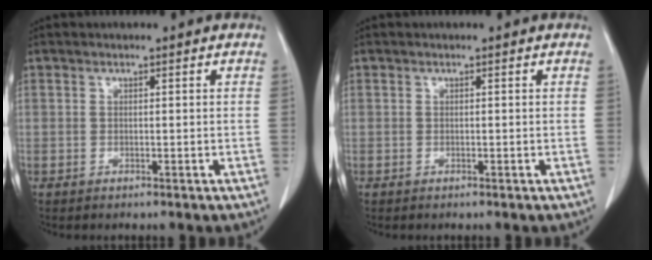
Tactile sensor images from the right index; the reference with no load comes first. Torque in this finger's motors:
{"motor_torque": [-0.03, 0.03, 0.00, 0.00]}